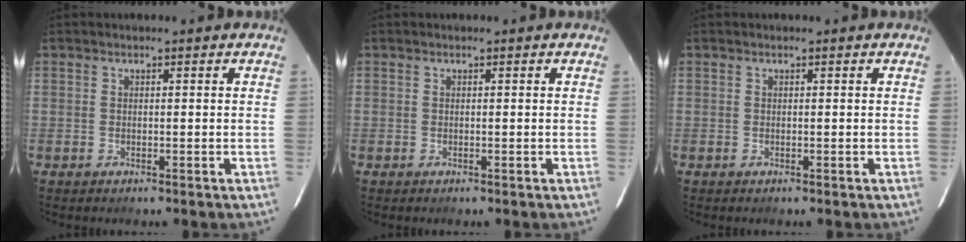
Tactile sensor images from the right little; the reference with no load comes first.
{"total": 0.0}
{"total": 0.0}